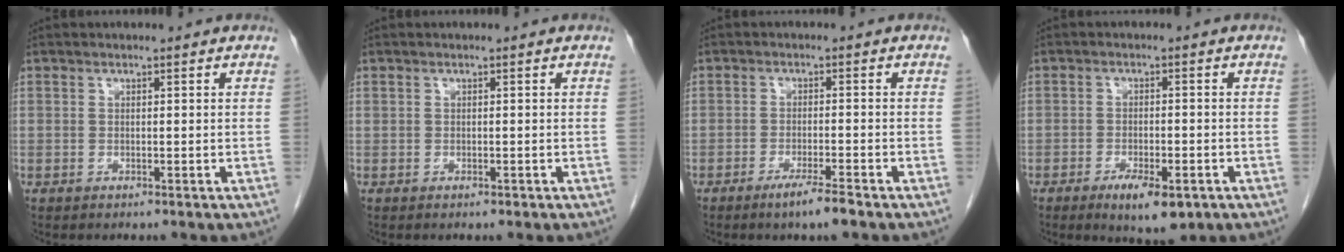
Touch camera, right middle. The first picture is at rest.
{"total": 0.0}
{"total": 4.0, "force": [-2.8, -0.3, 2.9], "torque": [-0.056, -0.011, -0.049]}
{"total": 6.3, "force": [-3.4, 1.9, 4.9], "torque": [-0.080, -0.010, -0.044]}